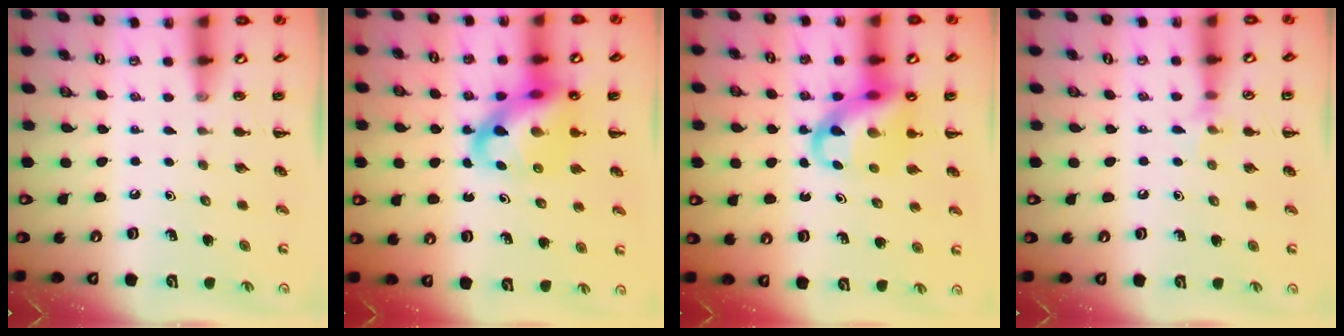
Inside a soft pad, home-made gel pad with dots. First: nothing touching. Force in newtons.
{"total": 13.4, "press": 12.9, "slide": 3.6}
{"total": 12.0, "press": 11.6, "slide": 3.0}
{"total": 5.6, "press": 5.3, "slide": 1.6}